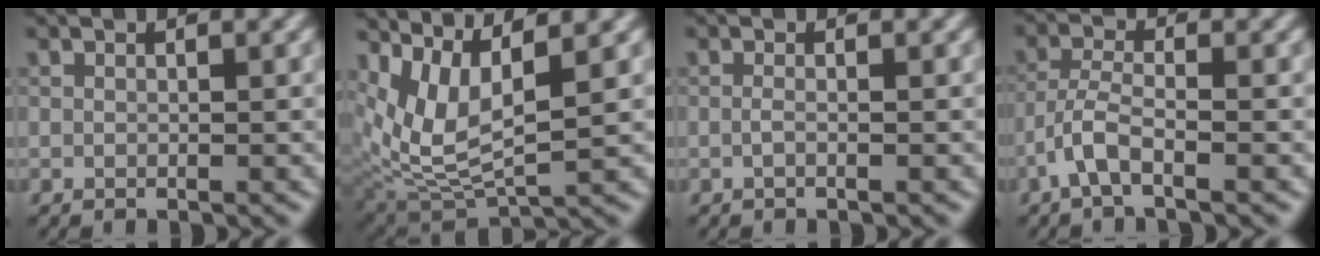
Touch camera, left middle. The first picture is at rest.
{"total": 6.1, "force": [2.9, 2.2, 4.9], "torque": [-0.115, -0.010, 0.066]}
{"total": 0.7, "force": [-0.2, 0.2, 0.7], "torque": [-0.014, -0.003, -0.006]}
{"total": 3.0, "force": [-1.7, 0.7, 2.4], "torque": [-0.052, 0.006, -0.043]}